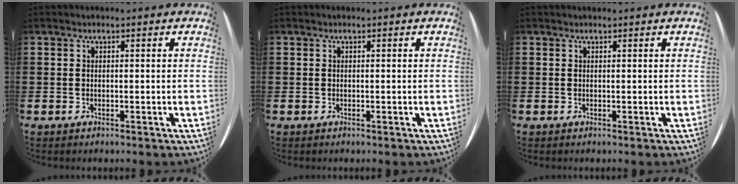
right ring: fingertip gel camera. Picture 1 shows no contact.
{"total": 0.0}
{"total": 0.0}